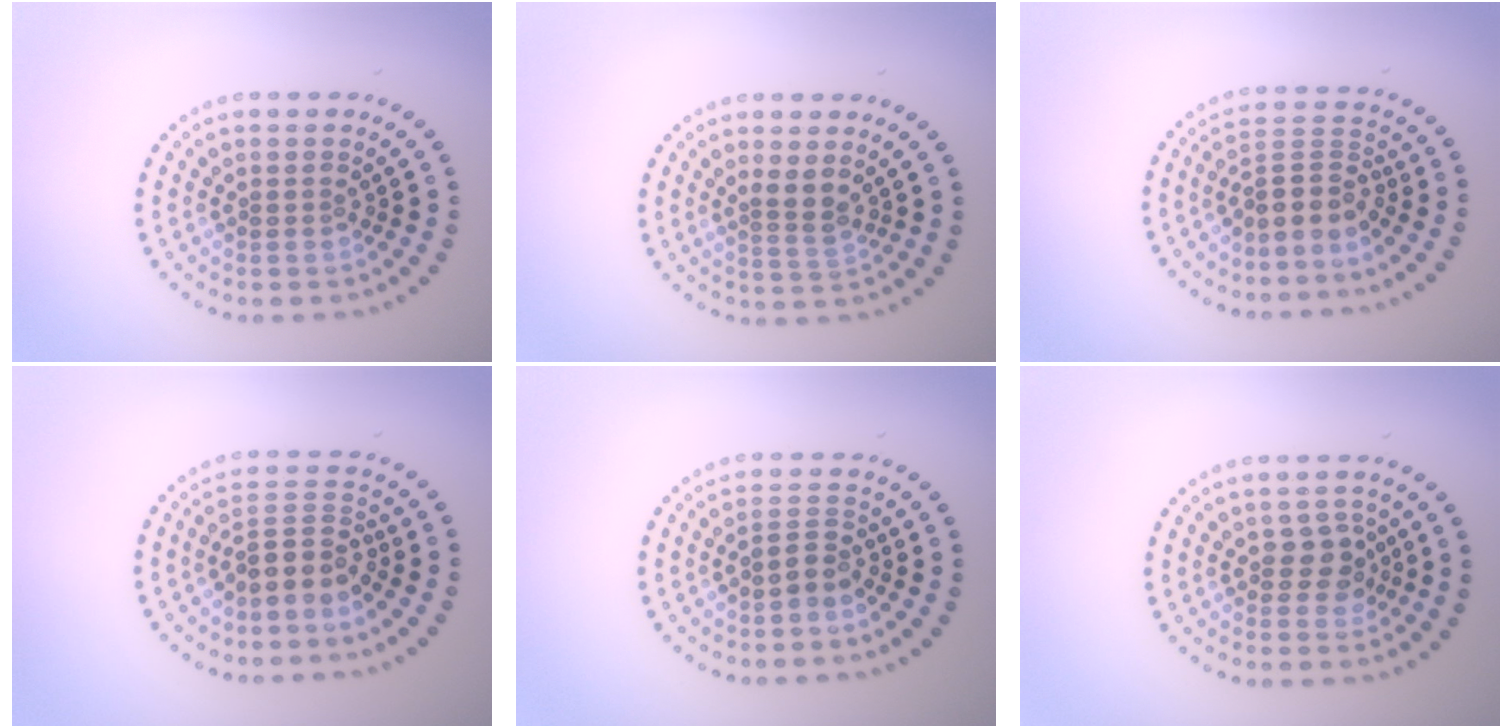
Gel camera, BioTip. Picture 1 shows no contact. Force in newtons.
{"total": 2.1, "press": 1.6, "slide": 1.4}
{"total": 3.2, "press": 2.3, "slide": 2.2}
{"total": 3.1, "press": 2.2, "slide": 2.1}
{"total": 2.0, "press": 1.5, "slide": 1.3}
{"total": 2.3, "press": 2.1, "slide": 0.9}